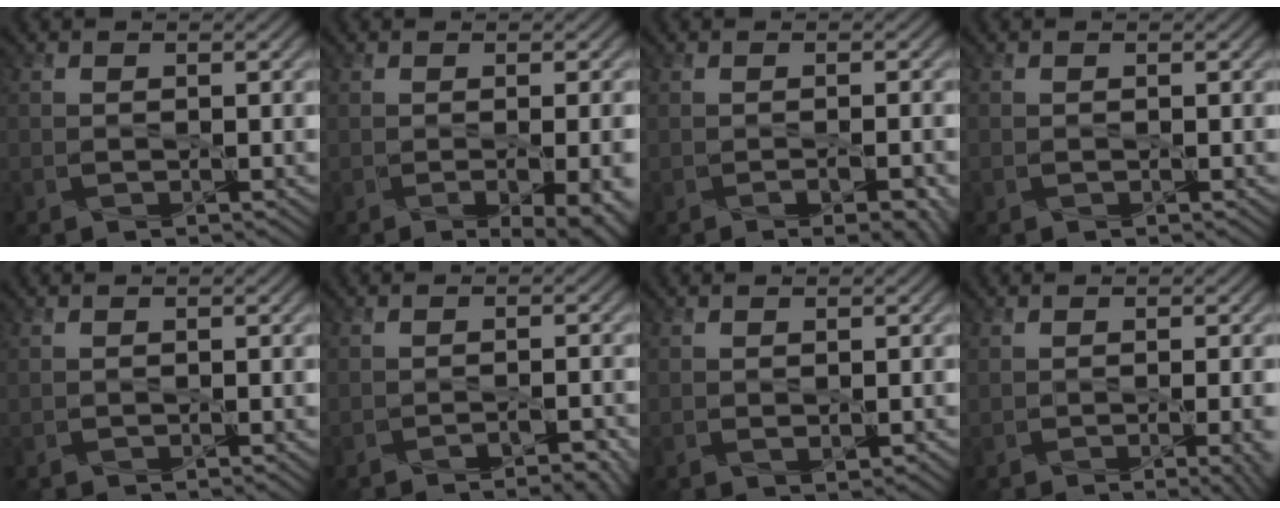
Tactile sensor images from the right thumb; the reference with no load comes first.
{"total": 7.3, "force": [-2.8, 2.7, 6.2], "torque": [-0.073, -0.016, -0.011]}
{"total": 4.4, "force": [-2.2, 1.2, 3.6], "torque": [-0.044, 0.000, -0.019]}
{"total": 0.0}
{"total": 0.7, "force": [0.3, 0.3, 0.5], "torque": [-0.015, 0.001, 0.010]}
{"total": 2.7, "force": [-1.7, 0.6, 2.0], "torque": [-0.031, 0.000, -0.021]}
{"total": 1.4, "force": [0.2, 0.7, 1.2], "torque": [-0.025, -0.006, 0.011]}
{"total": 3.6, "force": [-0.6, 1.0, 3.3], "torque": [-0.046, -0.004, -0.002]}